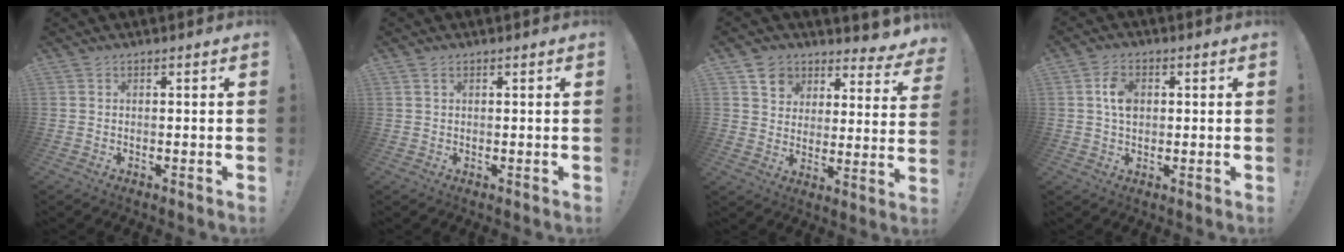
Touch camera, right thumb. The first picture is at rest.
{"total": 0.8, "force": [0.5, 0.5, 0.4], "torque": [-0.011, 0.003, 0.010]}
{"total": 7.3, "force": [4.7, 5.0, 2.4], "torque": [-0.035, -0.045, 0.090]}
{"total": 6.6, "force": [1.0, 4.6, 4.6], "torque": [-0.072, 0.002, 0.017]}